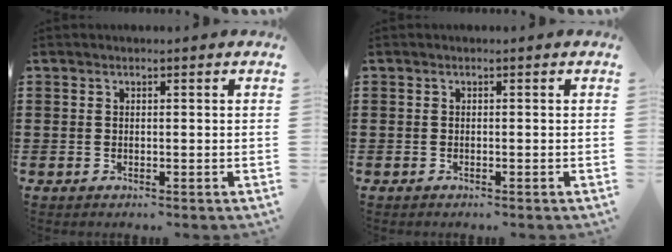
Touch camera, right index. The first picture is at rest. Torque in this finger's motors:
{"motor_torque": [0.19, -0.07, 0.00, -0.01]}